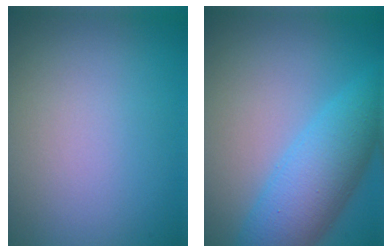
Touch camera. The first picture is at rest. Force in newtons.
{"total": 7.1, "press": 7.1, "slide": 0.3}